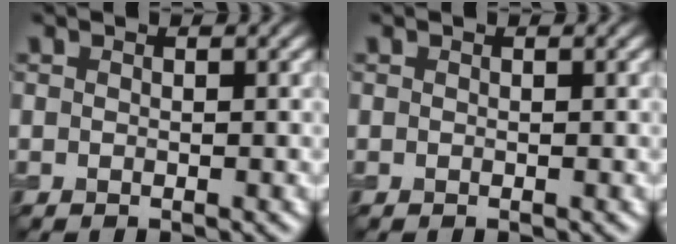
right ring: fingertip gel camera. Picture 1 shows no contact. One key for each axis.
{"total": 0.0}